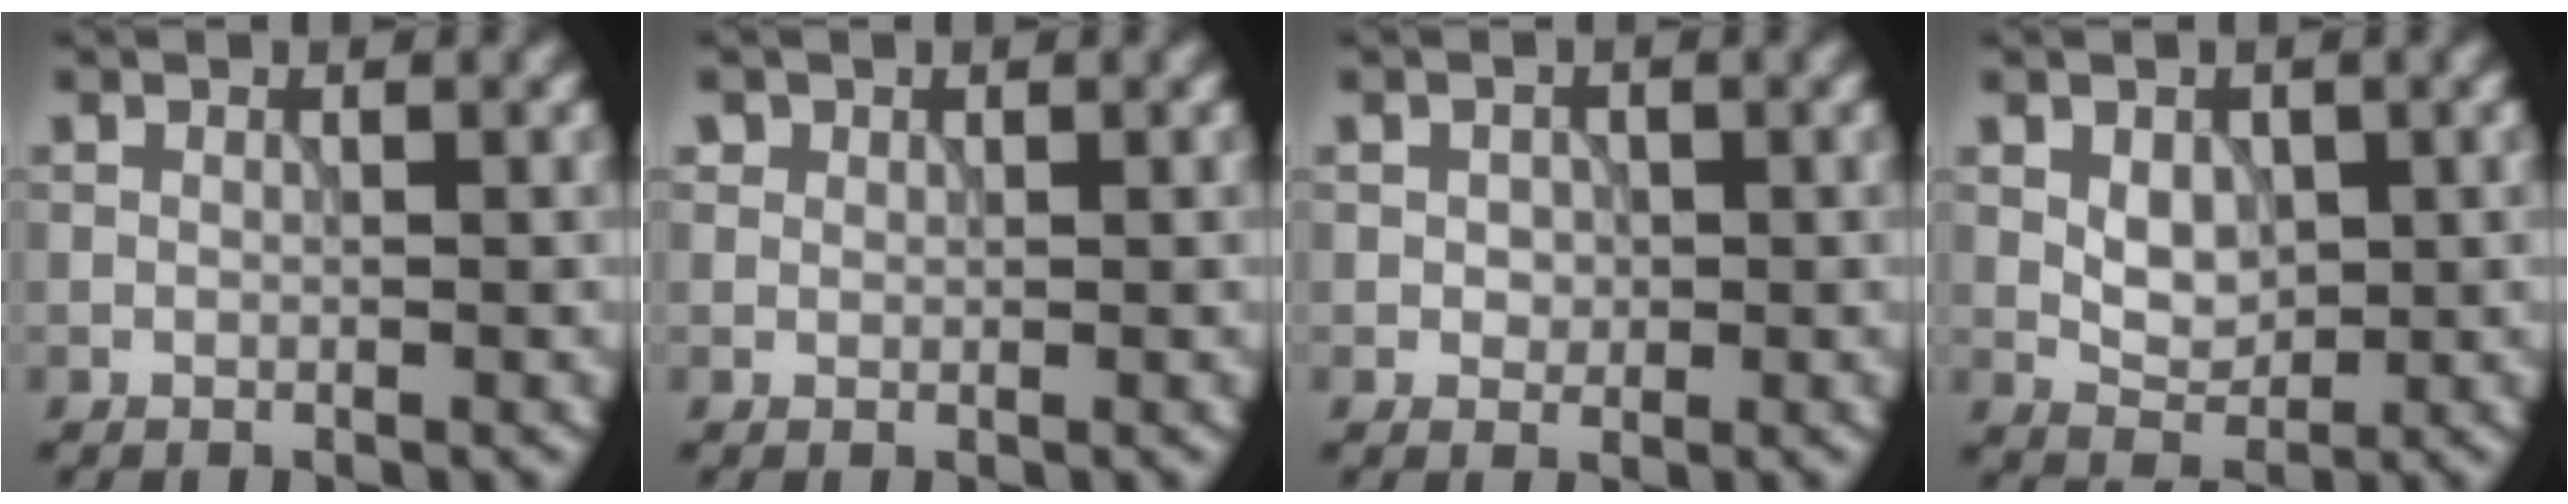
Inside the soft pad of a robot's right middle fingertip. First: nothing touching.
{"total": 0.9, "force": [0.5, 0.7, 0.2], "torque": [-0.005, -0.005, 0.012]}
{"total": 1.2, "force": [0.0, 1.0, 0.7], "torque": [-0.016, -0.001, -0.004]}
{"total": 2.7, "force": [0.3, 1.9, 1.9], "torque": [-0.033, -0.004, 0.007]}